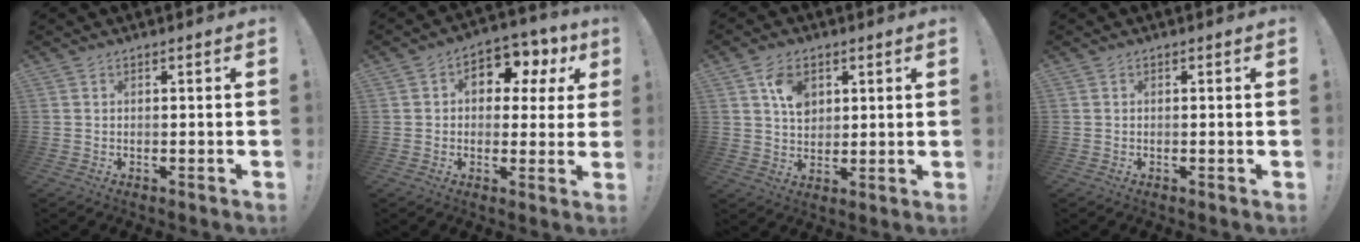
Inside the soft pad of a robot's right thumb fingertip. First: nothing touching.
{"total": 9.3, "force": [3.5, 6.3, 5.8], "torque": [-0.068, -0.022, 0.063]}
{"total": 8.1, "force": [3.4, 5.7, 4.6], "torque": [-0.063, -0.006, 0.064]}
{"total": 0.0}